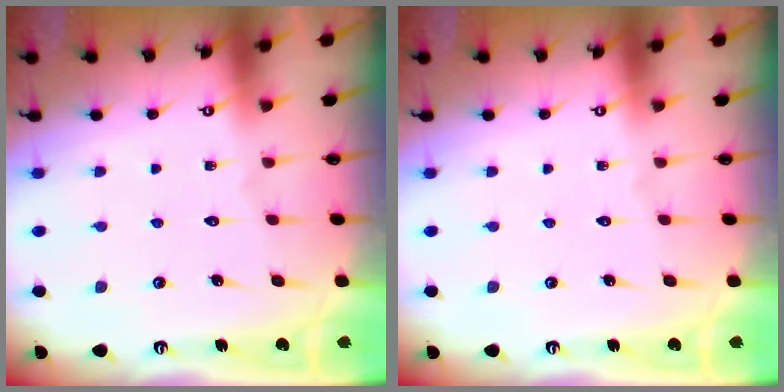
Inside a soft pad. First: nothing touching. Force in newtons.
{"total": 0.0}